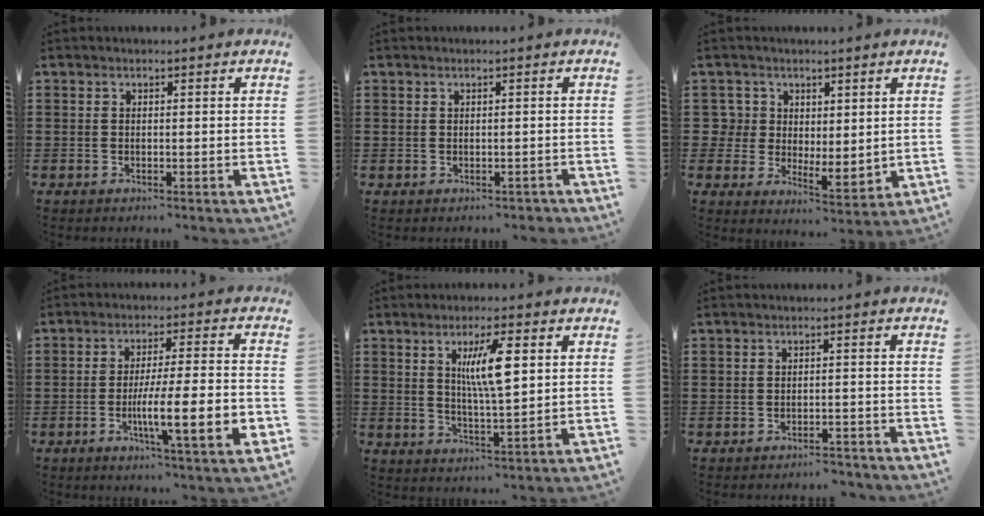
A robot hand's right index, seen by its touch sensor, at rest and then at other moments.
{"total": 0.8, "force": [-0.1, 0.8, 0.1], "torque": [-0.005, 0.003, -0.003]}
{"total": 4.9, "force": [2.7, 4.1, 0.7], "torque": [-0.030, 0.002, 0.051]}
{"total": 12.0, "force": [-3.5, 1.9, 11.3], "torque": [-0.206, -0.012, -0.062]}
{"total": 7.4, "force": [2.2, 1.6, 6.9], "torque": [-0.129, 0.003, 0.032]}
{"total": 2.5, "force": [-2.5, 0.0, 0.3], "torque": [-0.011, -0.001, -0.051]}